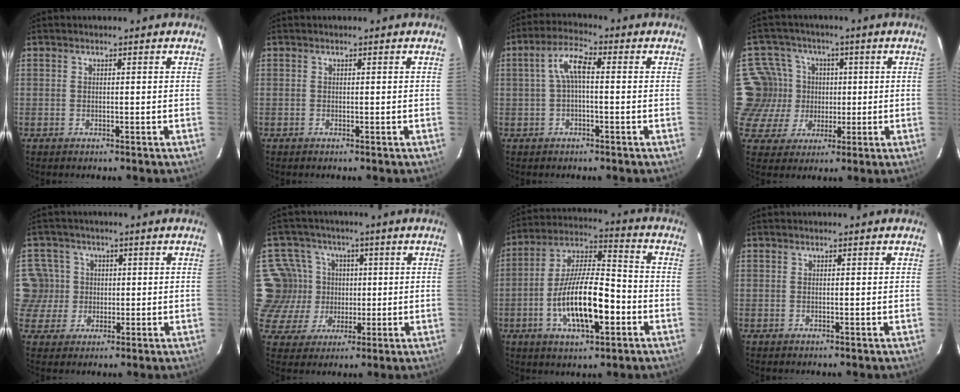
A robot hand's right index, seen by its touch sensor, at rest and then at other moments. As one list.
[{"total": 0.0}, {"total": 5.1, "force": [-0.1, 1.6, 4.8], "torque": [-0.100, 0.018, 0.000]}, {"total": 10.0, "force": [0.2, 9.9, 0.9], "torque": [-0.053, 0.022, -0.002]}, {"total": 5.4, "force": [0.3, 5.4, 0.6], "torque": [-0.015, 0.012, 0.003]}, {"total": 9.7, "force": [0.8, 9.7, 1.0], "torque": [-0.054, 0.021, 0.011]}, {"total": 15.7, "force": [-4.9, 5.4, 14.0], "torque": [-0.263, 0.005, -0.084]}, {"total": 0.0}]